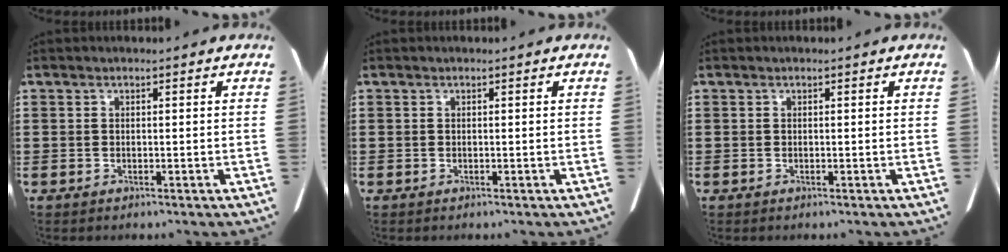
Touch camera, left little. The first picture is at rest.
{"total": 0.0}
{"total": 0.0}